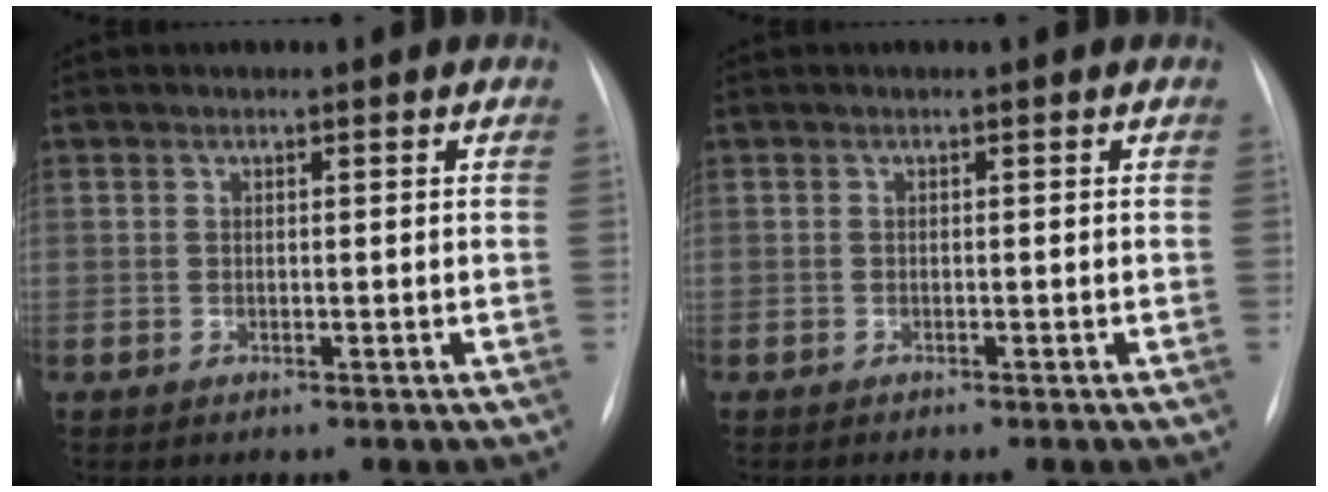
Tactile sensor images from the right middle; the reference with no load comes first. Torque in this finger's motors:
{"motor_torque": [0.23, -0.24, -0.01, 0.00]}